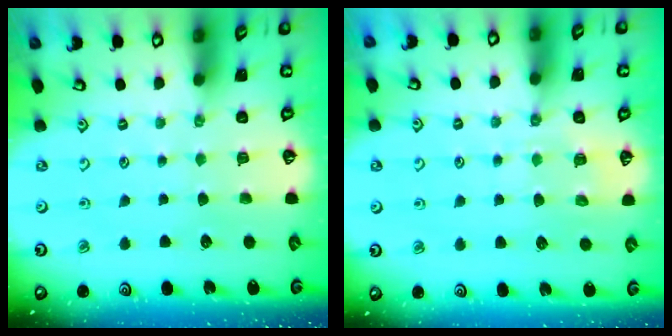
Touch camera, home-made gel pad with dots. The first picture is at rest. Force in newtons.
{"total": 5.4, "press": 5.4, "slide": 0.8}